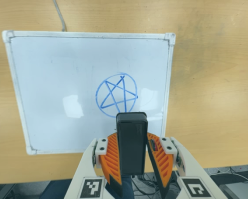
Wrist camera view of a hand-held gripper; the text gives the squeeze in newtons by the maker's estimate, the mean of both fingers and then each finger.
{"total": 5.0, "left": 4.6, "right": 5.4}